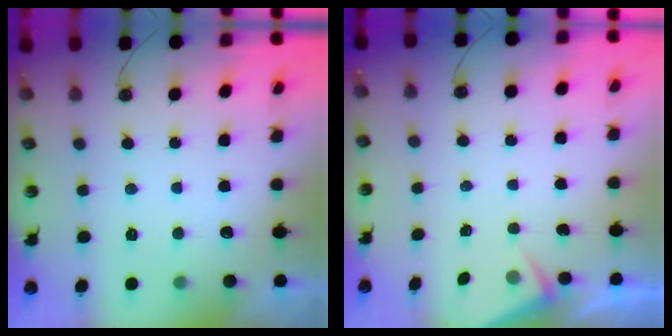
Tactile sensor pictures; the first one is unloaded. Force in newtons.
{"total": 2.5, "press": 2.5, "slide": 0.4}